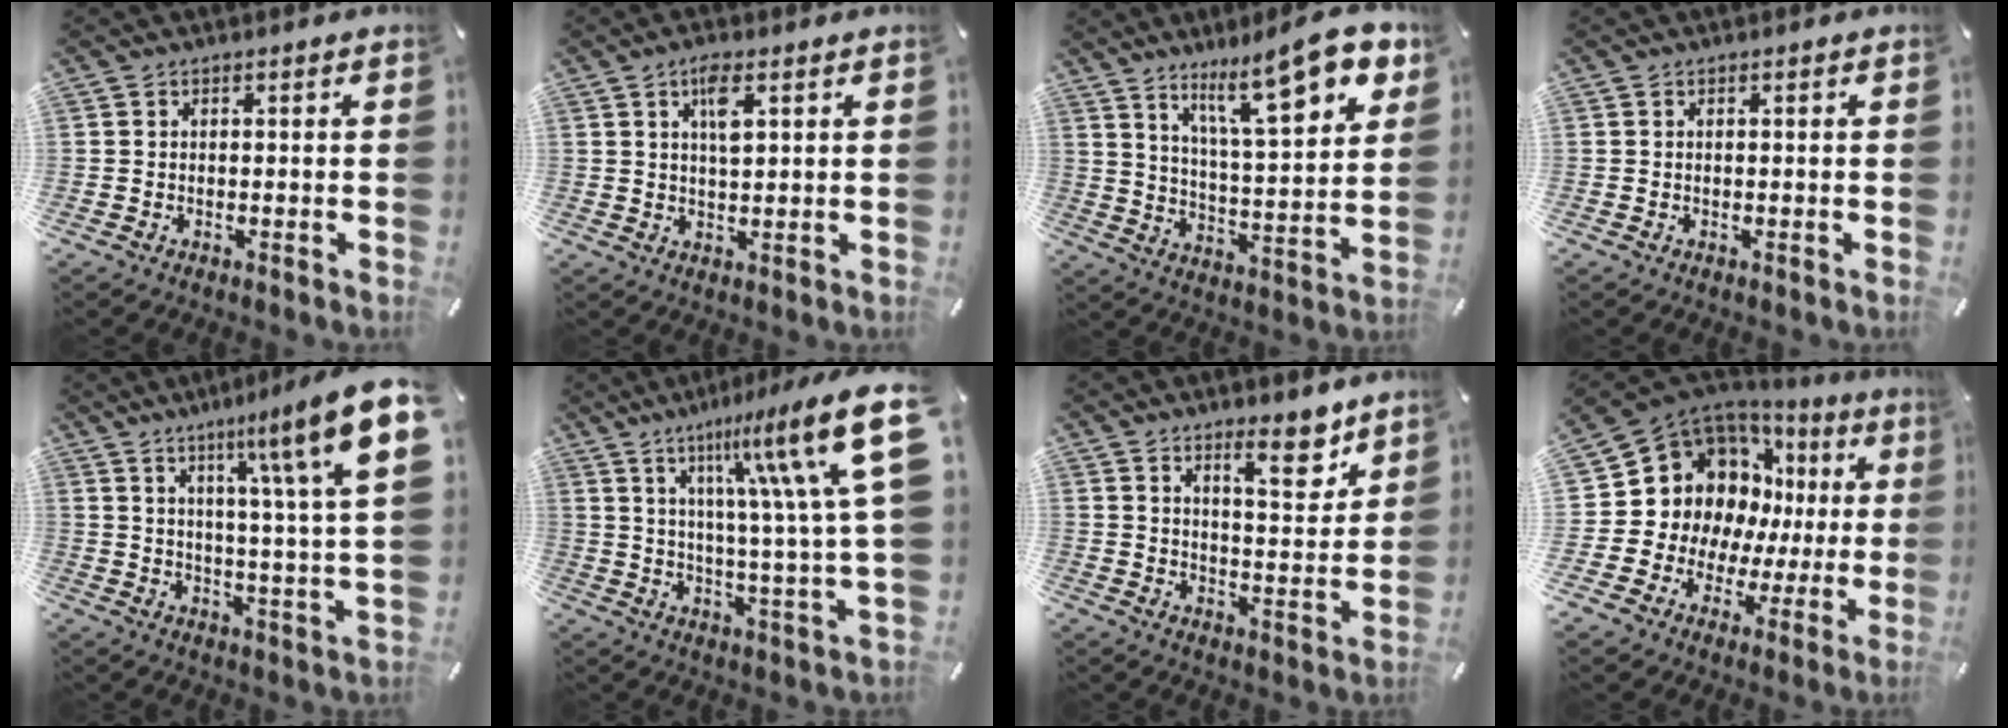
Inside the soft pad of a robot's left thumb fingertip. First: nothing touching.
{"total": 5.3, "force": [2.4, 1.8, 4.3], "torque": [-0.078, 0.000, 0.038]}
{"total": 16.7, "force": [11.8, 3.9, 11.2], "torque": [-0.174, -0.073, 0.186]}
{"total": 0.0}
{"total": 17.1, "force": [8.9, 2.3, 14.4], "torque": [-0.210, -0.055, 0.123]}
{"total": 23.2, "force": [9.8, 3.9, 20.6], "torque": [-0.298, -0.056, 0.142]}
{"total": 9.7, "force": [7.0, 3.0, 6.1], "torque": [-0.073, -0.049, 0.112]}
{"total": 14.3, "force": [5.5, 12.1, 5.3], "torque": [-0.087, -0.072, 0.123]}